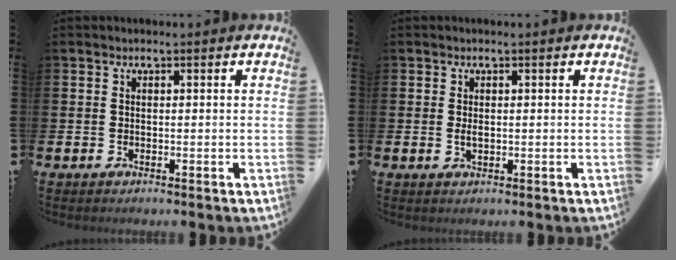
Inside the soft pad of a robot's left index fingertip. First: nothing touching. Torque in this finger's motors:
{"motor_torque": [0.32, 0.00, 0.06, 0.04]}